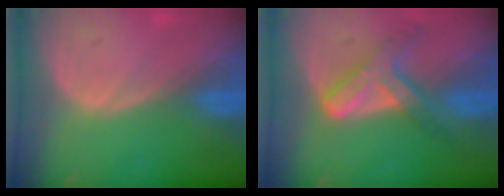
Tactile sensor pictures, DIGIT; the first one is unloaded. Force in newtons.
{"total": 7.4, "press": 6.3, "slide": 3.9}